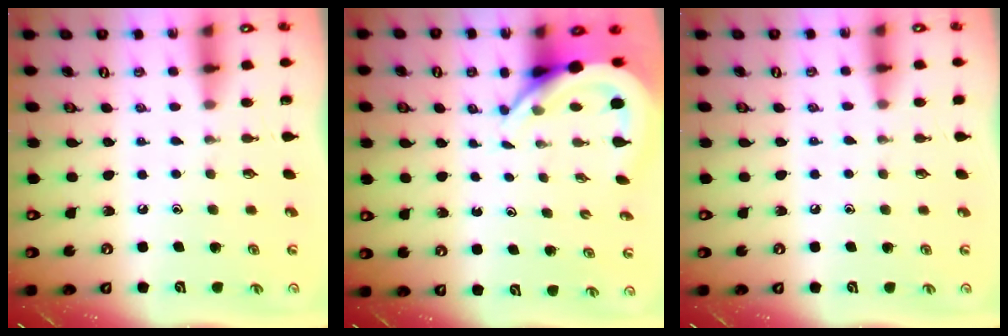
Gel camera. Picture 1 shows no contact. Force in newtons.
{"total": 5.3, "press": 5.2, "slide": 0.5}
{"total": 4.0, "press": 3.9, "slide": 0.5}